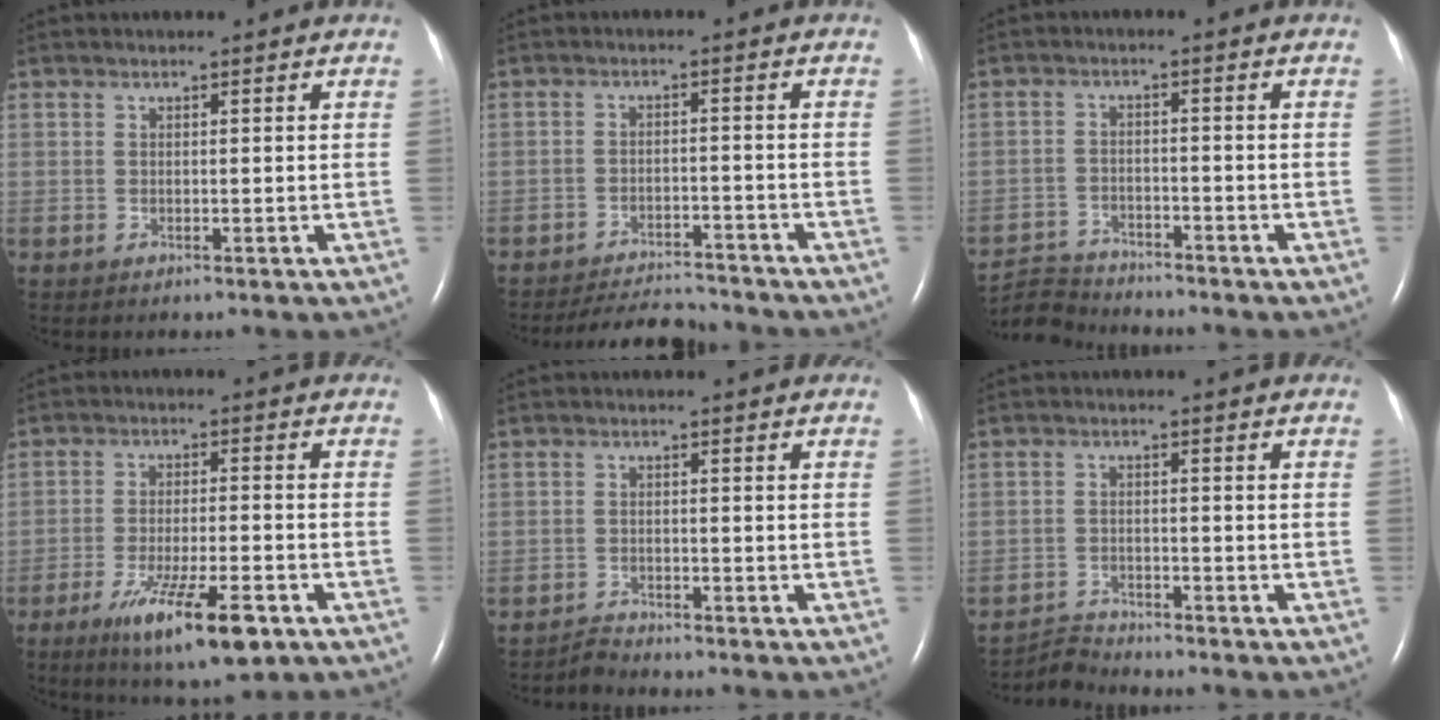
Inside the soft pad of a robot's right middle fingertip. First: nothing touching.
{"total": 7.6, "force": [-7.5, 0.8, 0.9], "torque": [-0.018, -0.010, -0.120]}
{"total": 6.0, "force": [-5.9, 0.2, -0.9], "torque": [0.011, -0.005, -0.112]}
{"total": 11.6, "force": [-6.5, 2.0, 9.5], "torque": [-0.166, -0.025, -0.100]}
{"total": 1.8, "force": [-1.7, -0.2, -0.5], "torque": [0.011, -0.012, -0.032]}
{"total": 3.1, "force": [-2.9, -0.3, -1.0], "torque": [0.019, -0.017, -0.053]}